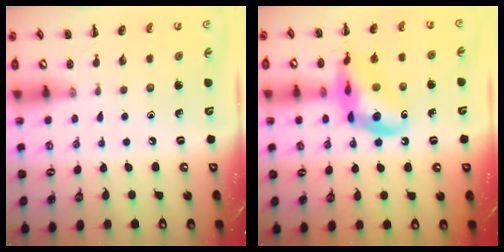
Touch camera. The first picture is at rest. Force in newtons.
{"total": 14.9, "press": 14.6, "slide": 3.1}